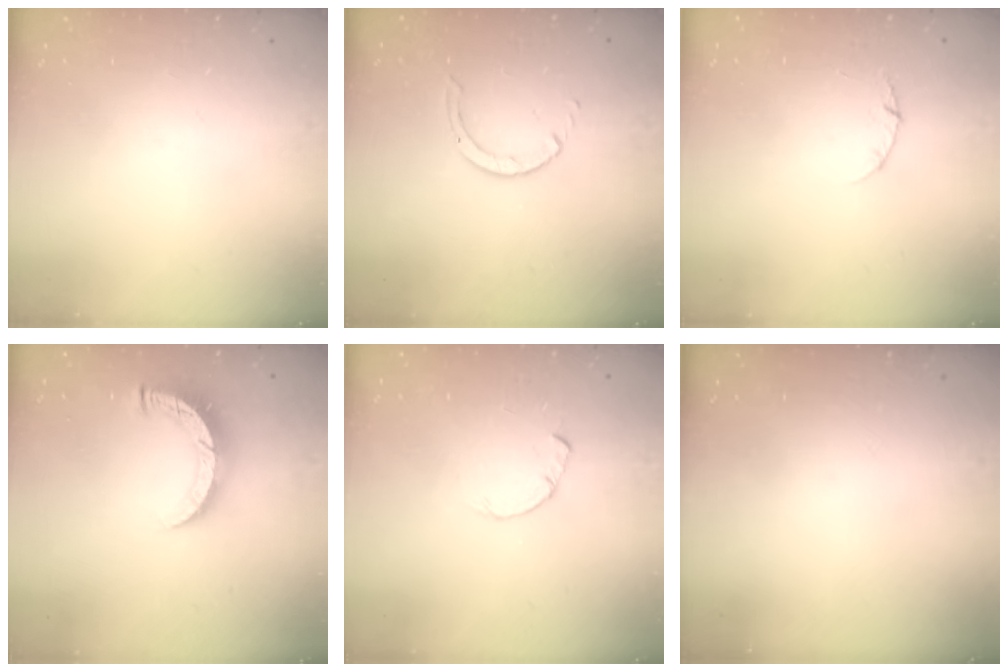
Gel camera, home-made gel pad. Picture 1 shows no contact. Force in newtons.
{"total": 1.7, "press": 1.7, "slide": 0.1}
{"total": 2.8, "press": 2.8, "slide": 0.4}
{"total": 9.2, "press": 9.1, "slide": 0.6}
{"total": 0.8, "press": 0.8, "slide": 0.2}
{"total": 0.0}